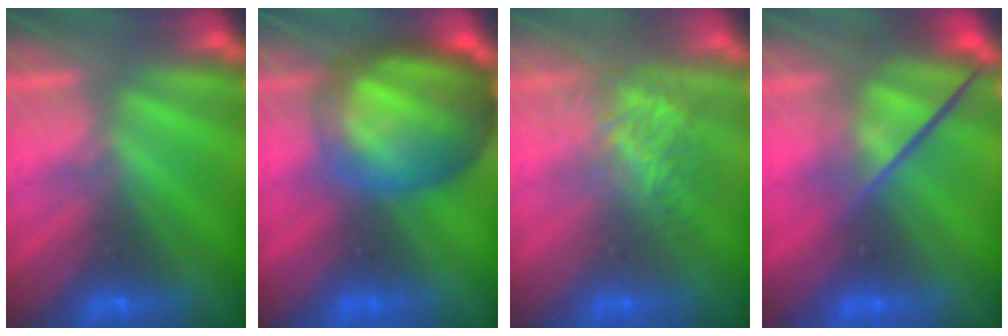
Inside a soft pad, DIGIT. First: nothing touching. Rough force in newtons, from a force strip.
{"total": 5.7}
{"total": 3.8}
{"total": 3.8}